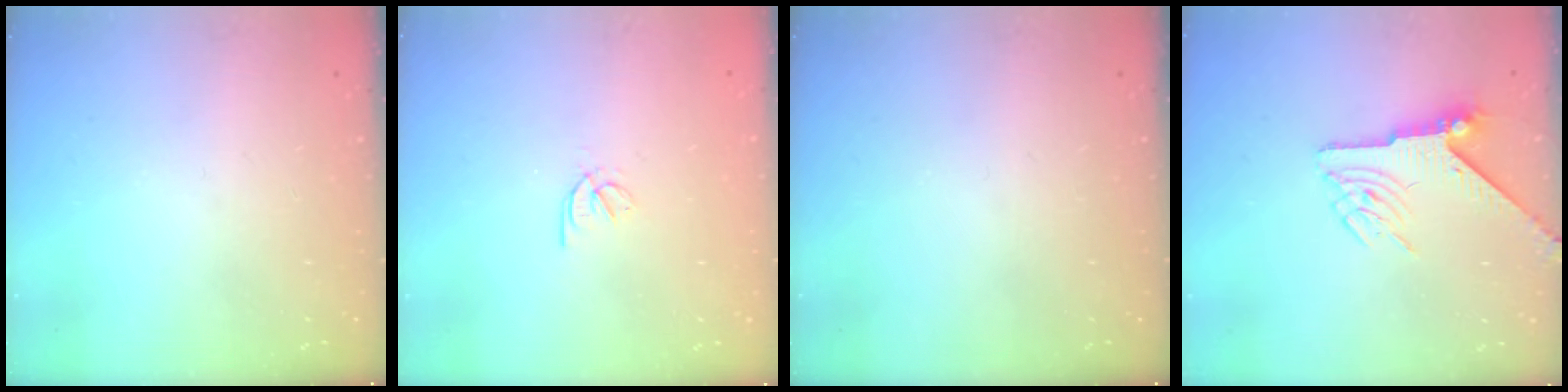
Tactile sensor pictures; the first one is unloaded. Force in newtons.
{"total": 2.3, "press": 2.2, "slide": 0.5}
{"total": 0.0}
{"total": 6.1, "press": 6.1, "slide": 0.4}